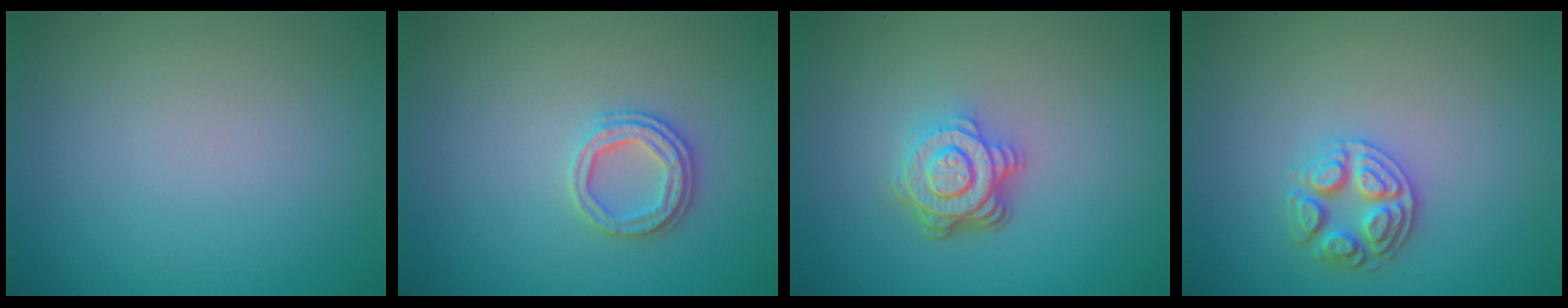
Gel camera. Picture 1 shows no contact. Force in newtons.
{"total": 2.6, "press": 2.4, "slide": 0.8}
{"total": 4.7, "press": 3.5, "slide": 3.2}
{"total": 2.8, "press": 2.7, "slide": 0.6}